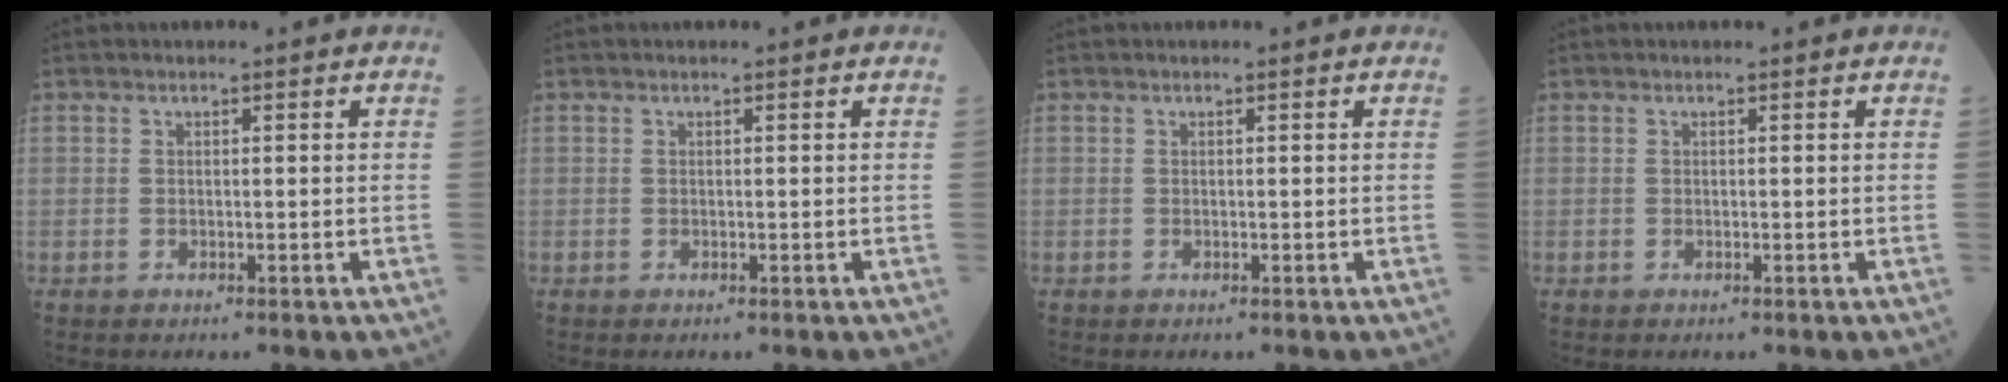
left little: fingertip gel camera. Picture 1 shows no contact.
{"total": 0.0}
{"total": 0.0}
{"total": 0.0}